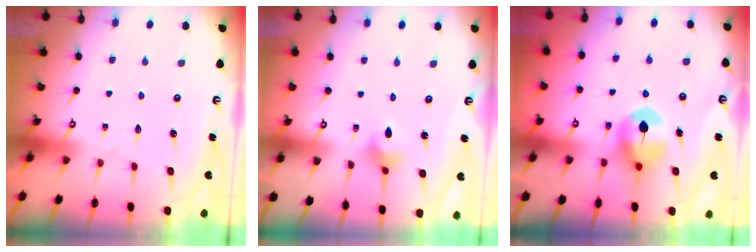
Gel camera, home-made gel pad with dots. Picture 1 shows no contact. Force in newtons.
{"total": 3.0, "press": 2.9, "slide": 0.7}
{"total": 7.8, "press": 7.8, "slide": 0.5}